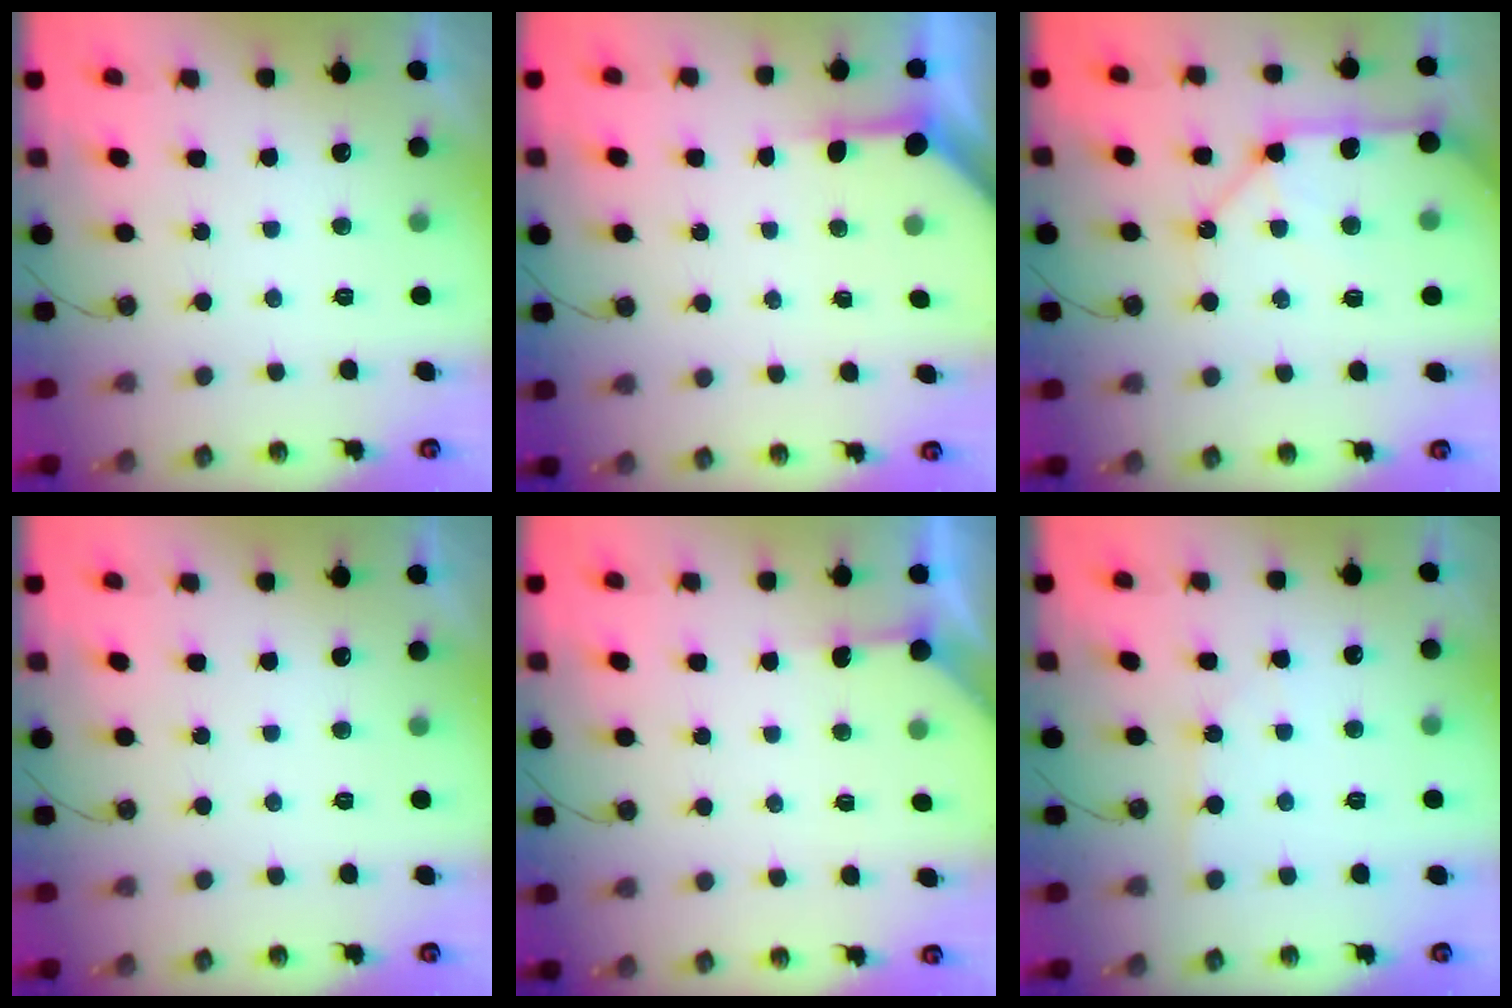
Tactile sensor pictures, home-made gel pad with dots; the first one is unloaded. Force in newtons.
{"total": 3.7, "press": 3.7, "slide": 0.2}
{"total": 12.9, "press": 12.8, "slide": 1.7}
{"total": 0.0}
{"total": 3.2, "press": 3.2, "slide": 0.4}
{"total": 2.4, "press": 2.3, "slide": 0.4}